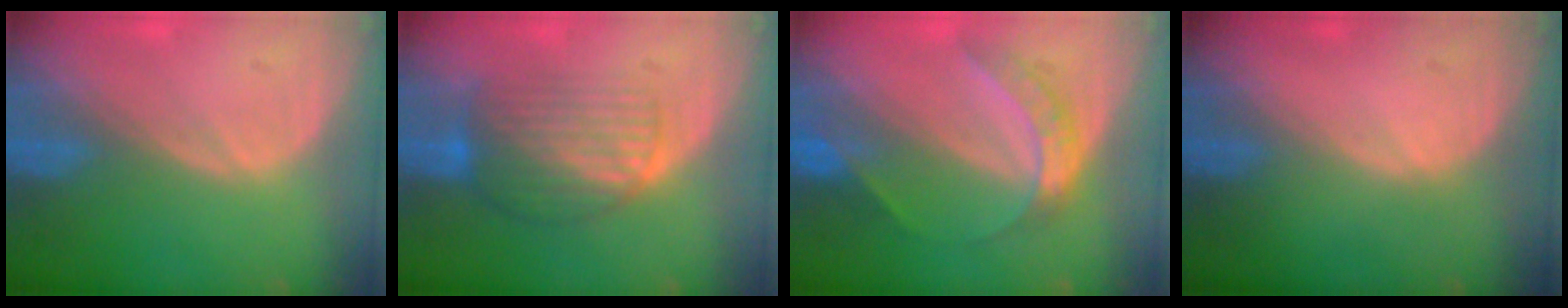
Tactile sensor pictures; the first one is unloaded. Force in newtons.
{"total": 7.4, "press": 6.8, "slide": 2.9}
{"total": 6.2, "press": 5.3, "slide": 3.2}
{"total": 0.6, "press": 0.1, "slide": 0.6}